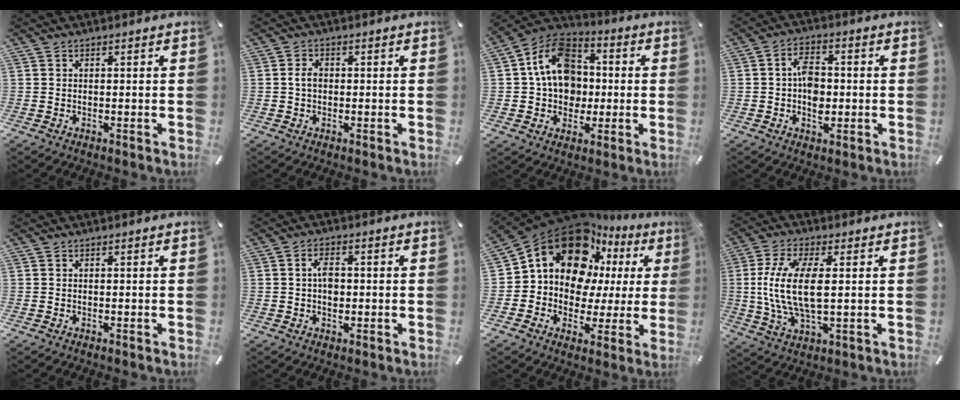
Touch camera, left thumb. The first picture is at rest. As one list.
[{"total": 2.6, "force": [-0.2, 1.8, 1.8], "torque": [-0.043, 0.003, -0.007]}, {"total": 14.5, "force": [-0.3, 12.3, 7.6], "torque": [-0.151, 0.019, -0.004]}, {"total": 6.6, "force": [-0.6, 4.3, 5.0], "torque": [-0.087, 0.001, -0.015]}, {"total": 0.0}, {"total": 4.1, "force": [0.0, 2.6, 3.1], "torque": [-0.052, 0.005, -0.003]}, {"total": 17.2, "force": [7.7, 12.5, 8.9], "torque": [-0.145, -0.057, 0.136]}, {"total": 12.9, "force": [1.1, 5.2, 11.8], "torque": [-0.256, -0.011, 0.016]}]